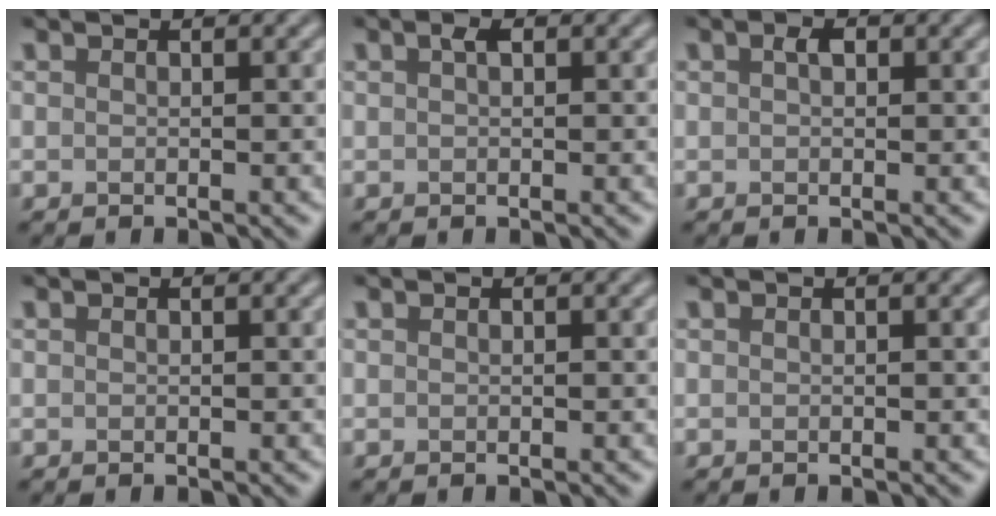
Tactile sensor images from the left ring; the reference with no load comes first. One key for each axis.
{"total": 0.9, "fx": 0.4, "fy": 0.4, "fz": 0.8, "tx": -0.012, "ty": 0.002, "tz": 0.005}
{"total": 1.2, "fx": 0.4, "fy": 0.7, "fz": 0.9, "tx": -0.015, "ty": 0.001, "tz": 0.005}
{"total": 0.0}
{"total": 0.0}
{"total": 0.0}